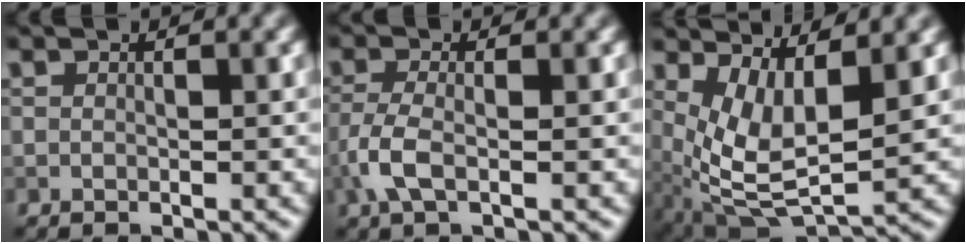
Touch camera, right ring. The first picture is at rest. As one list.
[{"total": 3.1, "force": [-1.1, 1.1, 2.7], "torque": [-0.067, 0.000, -0.028]}, {"total": 6.8, "force": [1.8, 2.8, 6.0], "torque": [-0.130, -0.010, 0.040]}]